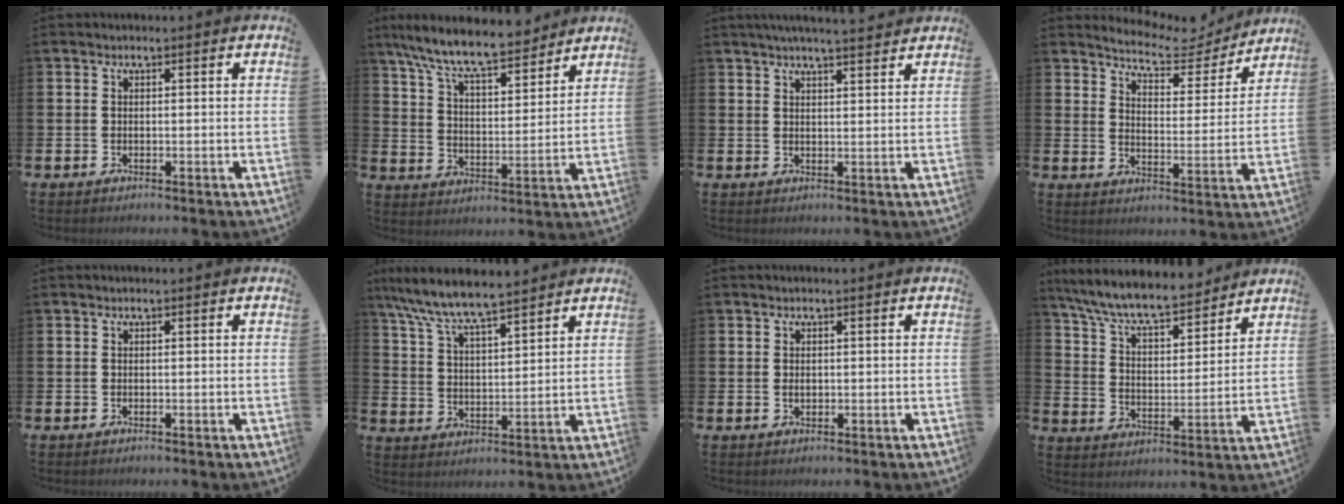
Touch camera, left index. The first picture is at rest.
{"total": 9.9, "force": [8.9, 1.7, 3.8], "torque": [-0.105, -0.050, 0.158]}
{"total": 3.9, "force": [3.7, -0.1, 1.1], "torque": [-0.020, -0.013, 0.065]}
{"total": 6.4, "force": [6.0, 1.7, 1.3], "torque": [-0.044, -0.046, 0.099]}
{"total": 0.0}
{"total": 7.8, "force": [7.3, 0.6, 2.5], "torque": [-0.081, -0.037, 0.131]}
{"total": 0.7, "force": [0.1, 0.5, 0.5], "torque": [-0.010, 0.004, 0.001]}
{"total": 8.9, "force": [8.2, 1.4, 3.0], "torque": [-0.097, -0.054, 0.144]}